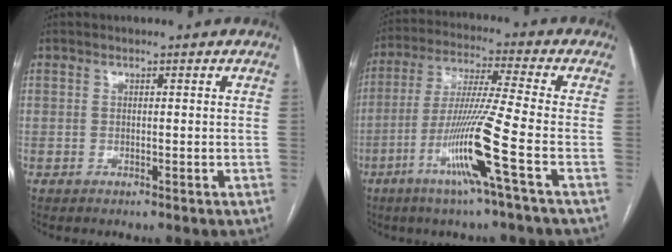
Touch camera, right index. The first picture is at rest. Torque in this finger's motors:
{"motor_torque": [1.68, -0.45, 0.44, 0.14]}